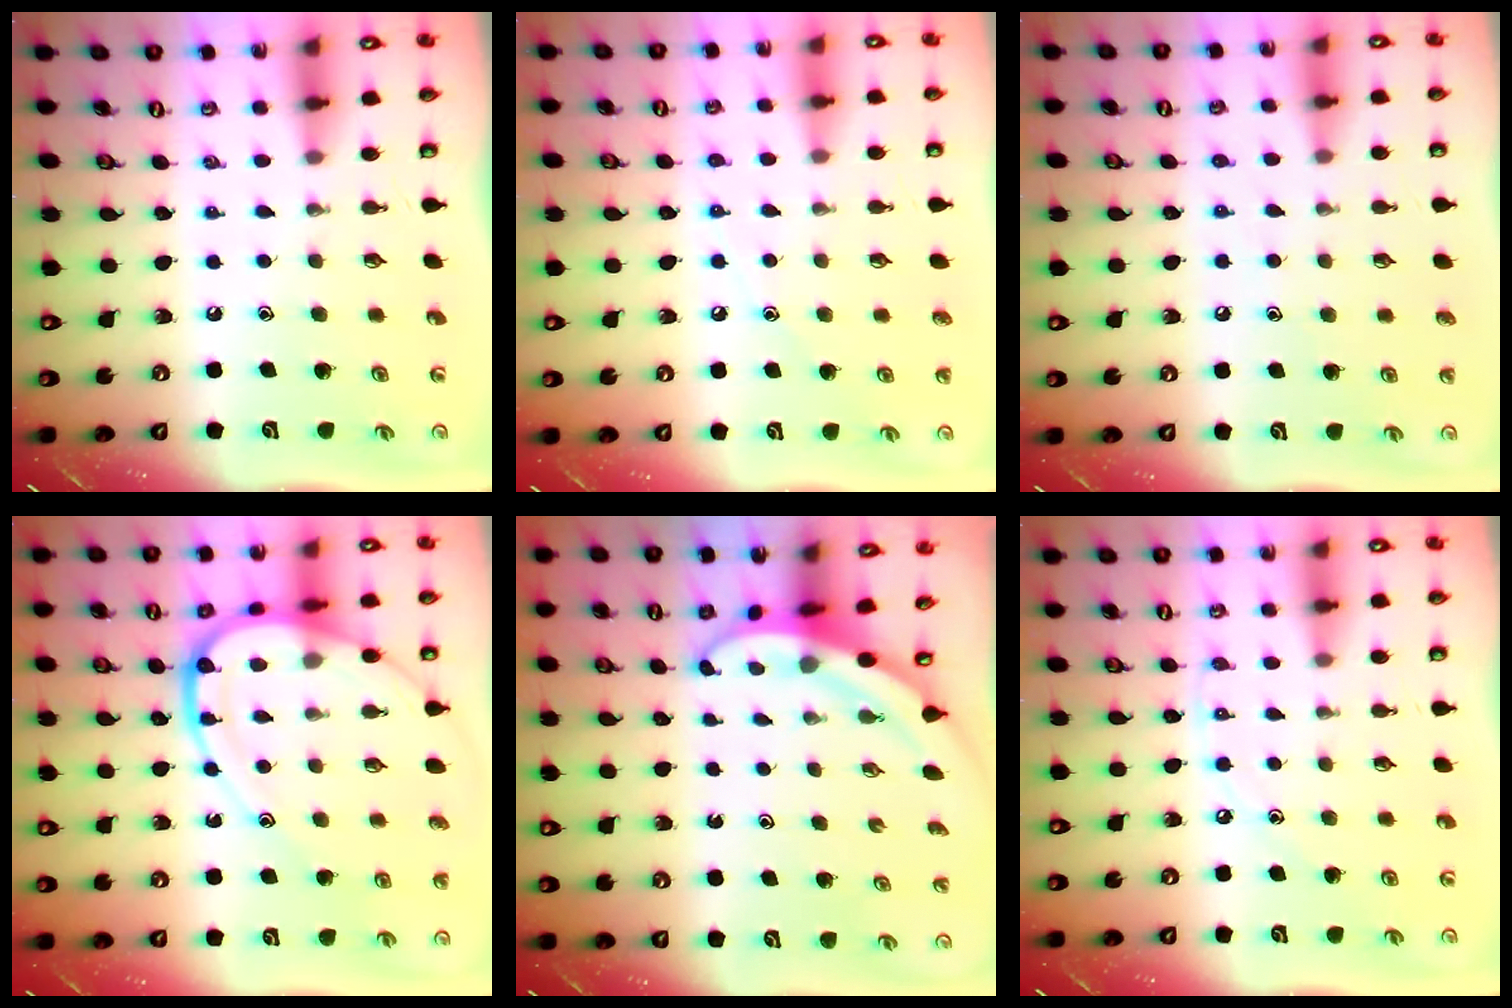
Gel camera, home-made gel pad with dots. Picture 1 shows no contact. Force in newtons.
{"total": 5.8, "press": 5.8, "slide": 0.7}
{"total": 5.8, "press": 5.8, "slide": 0.6}
{"total": 13.7, "press": 13.6, "slide": 1.6}
{"total": 3.4, "press": 3.4, "slide": 0.1}
{"total": 4.2, "press": 4.1, "slide": 0.6}